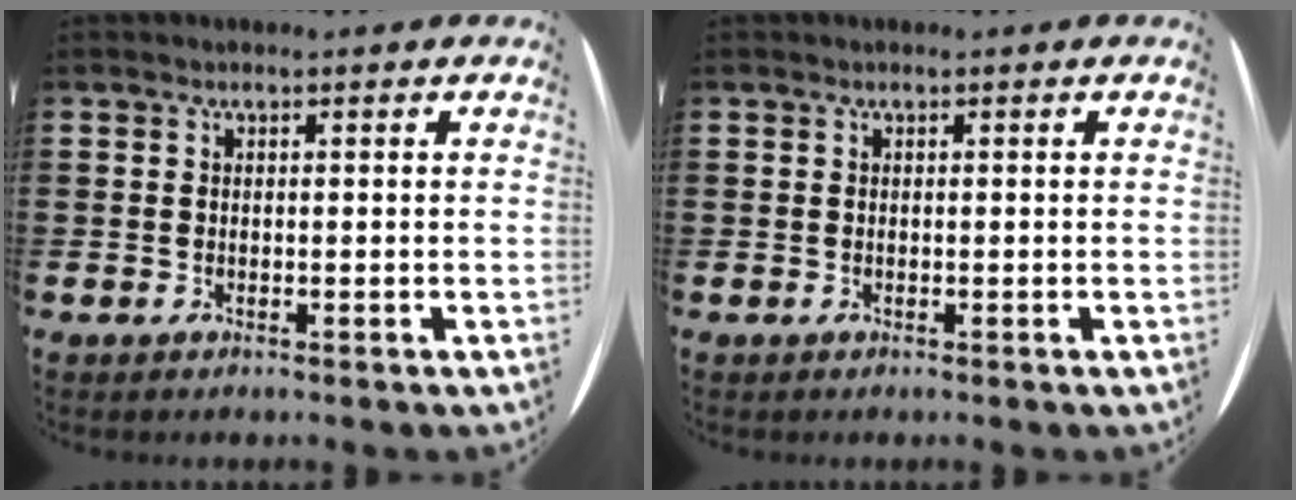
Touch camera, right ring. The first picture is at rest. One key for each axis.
{"total": 0.0}